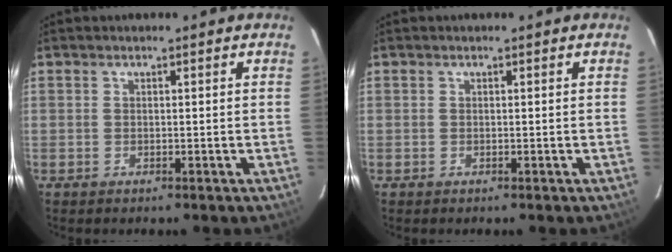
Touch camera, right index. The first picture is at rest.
{"total": 0.0}